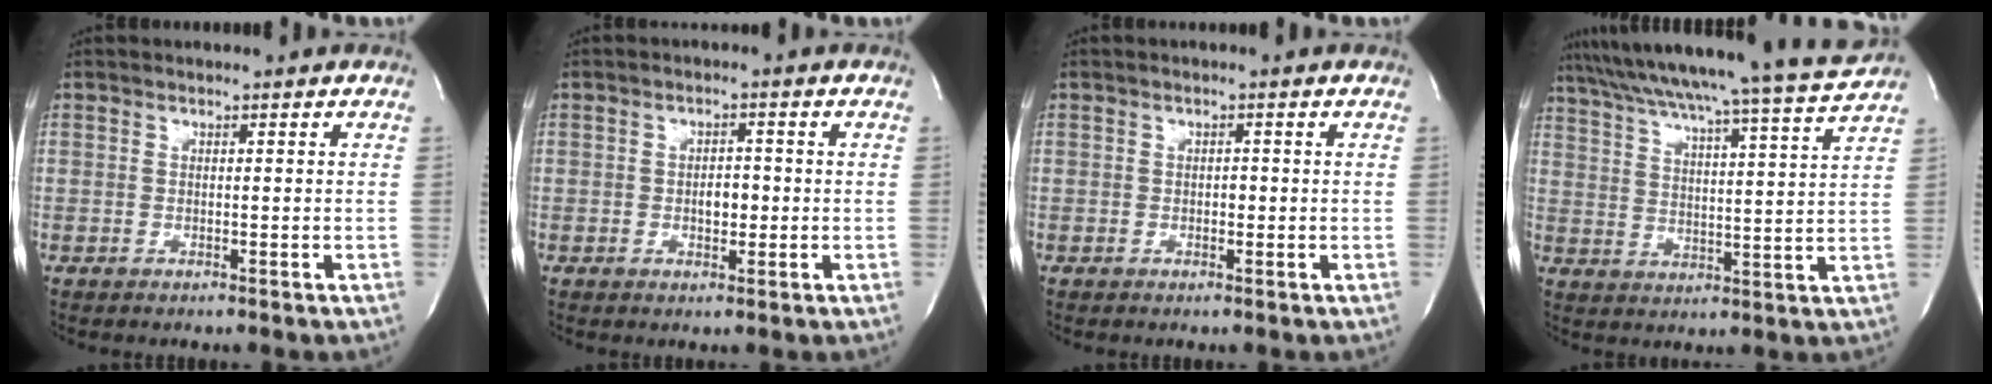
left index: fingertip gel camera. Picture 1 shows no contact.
{"total": 2.7, "force": [-0.4, 1.4, 2.2], "torque": [-0.034, 0.003, -0.004]}
{"total": 0.9, "force": [-0.1, 0.6, 0.7], "torque": [-0.009, 0.002, -0.002]}
{"total": 21.4, "force": [19.5, -2.2, 8.5], "torque": [-0.149, -0.042, 0.273]}